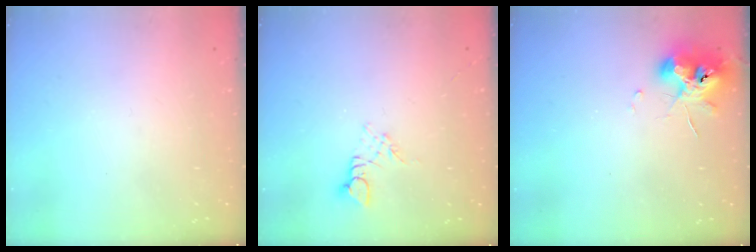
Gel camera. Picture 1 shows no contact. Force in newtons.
{"total": 3.5, "press": 3.4, "slide": 0.5}
{"total": 10.0, "press": 9.9, "slide": 1.4}